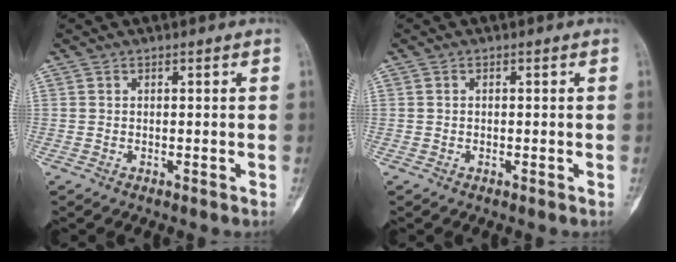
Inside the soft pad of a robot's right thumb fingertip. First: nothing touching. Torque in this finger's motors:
{"motor_torque": [-0.56, 0.14, 0.15, -0.24, -0.12]}